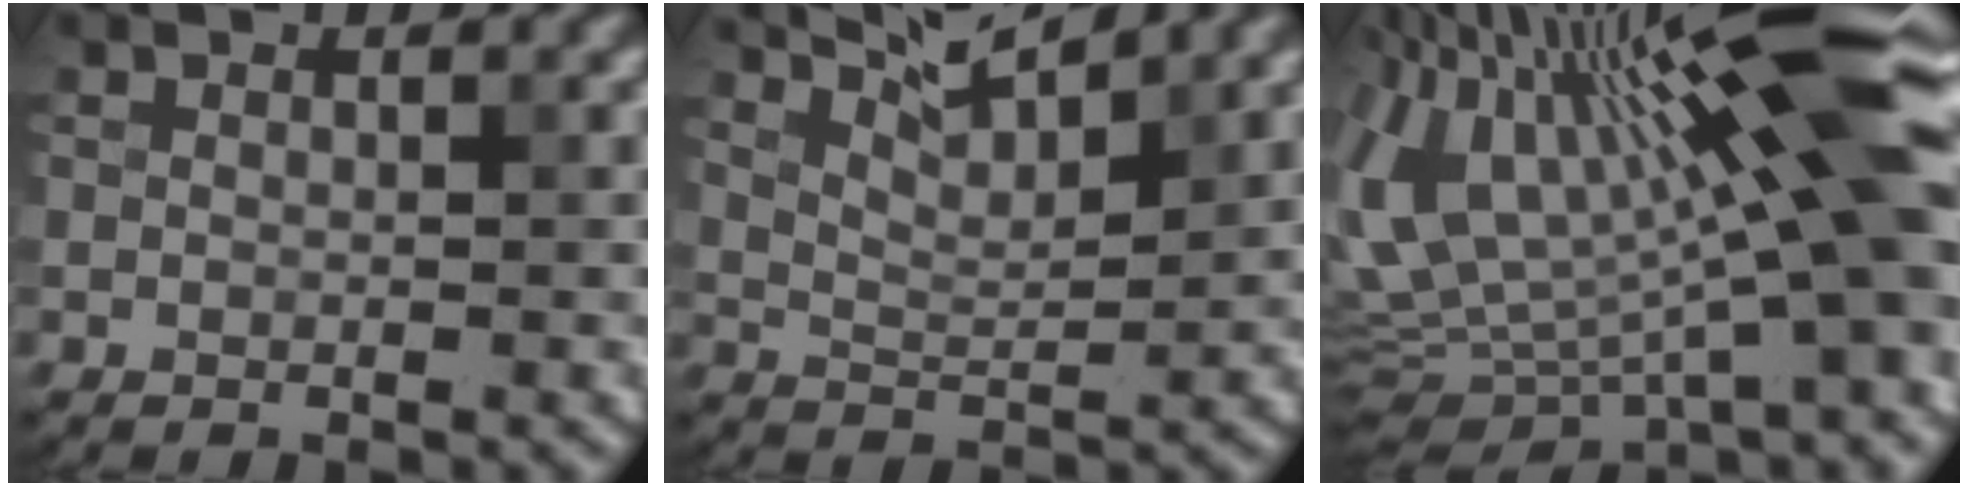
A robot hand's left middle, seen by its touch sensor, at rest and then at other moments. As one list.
[{"total": 4.4, "force": [3.6, 0.7, 2.4], "torque": [-0.048, 0.004, 0.057]}, {"total": 17.4, "force": [3.1, 4.7, 16.5], "torque": [-0.274, 0.012, 0.052]}]